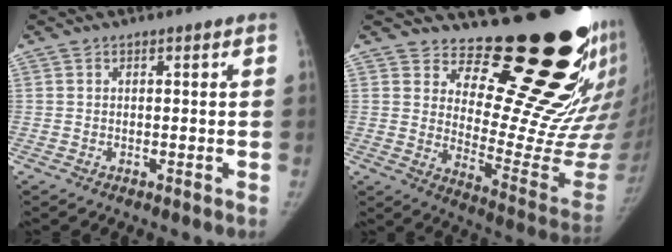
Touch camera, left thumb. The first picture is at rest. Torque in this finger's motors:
{"motor_torque": [1.00, 0.99, 1.43, -1.33, 0.02]}